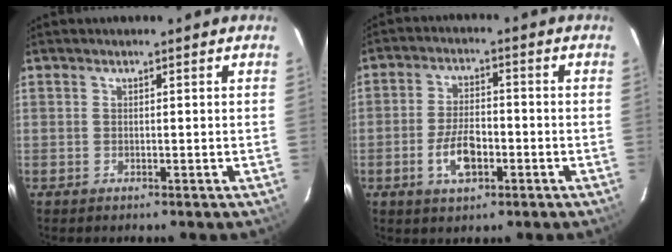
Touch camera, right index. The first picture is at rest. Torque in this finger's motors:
{"motor_torque": [1.23, -0.38, 0.57, 0.05]}